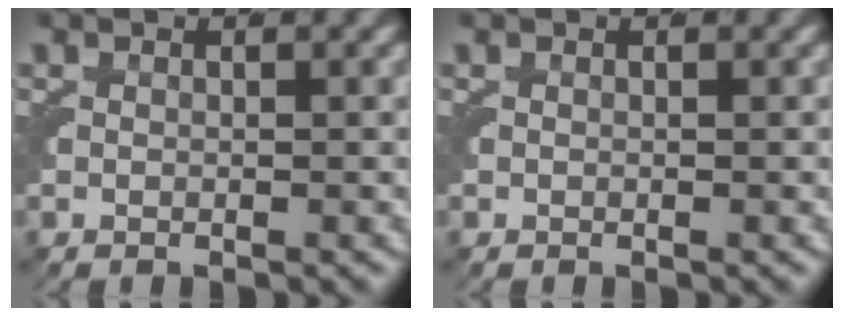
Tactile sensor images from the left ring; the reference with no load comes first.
{"total": 0.0}